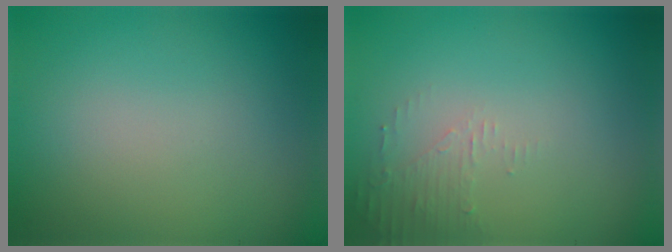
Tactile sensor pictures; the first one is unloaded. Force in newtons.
{"total": 1.6, "press": 1.5, "slide": 0.4}